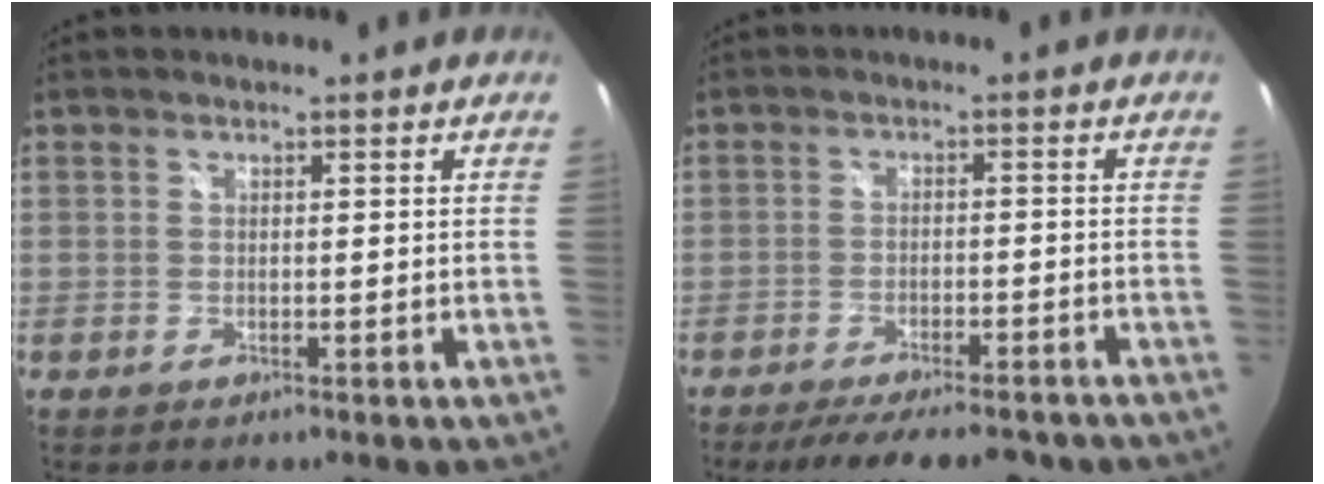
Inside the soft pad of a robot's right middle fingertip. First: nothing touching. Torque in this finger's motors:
{"motor_torque": [1.08, -1.06, 0.18, 0.07]}